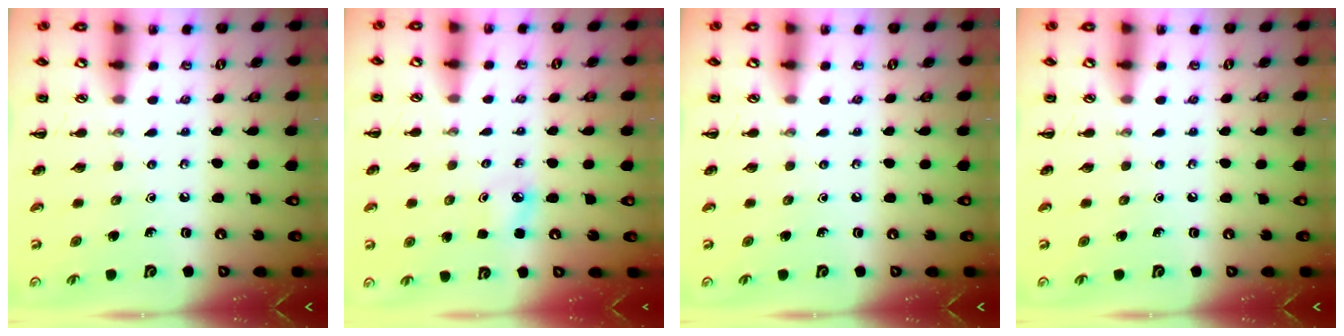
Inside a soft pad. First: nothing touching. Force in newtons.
{"total": 4.4, "press": 4.3, "slide": 1.2}
{"total": 0.0}
{"total": 0.0}